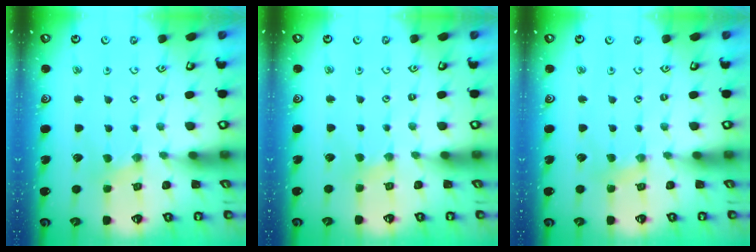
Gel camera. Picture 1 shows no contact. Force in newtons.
{"total": 1.2, "press": 1.2, "slide": 0.3}
{"total": 3.0, "press": 3.0, "slide": 0.4}